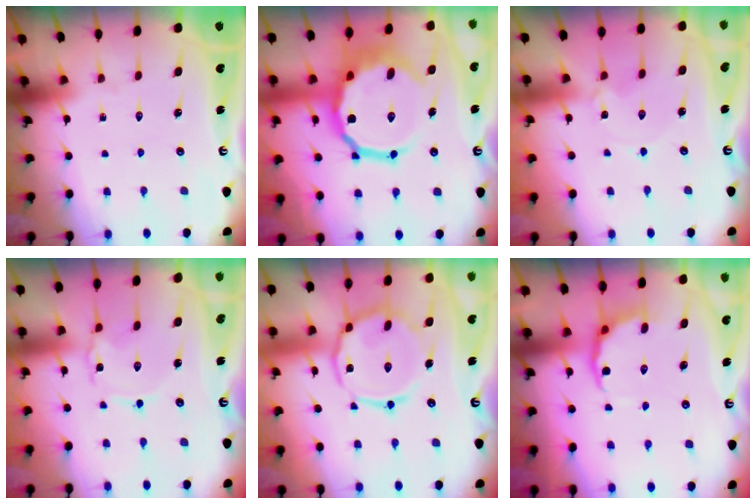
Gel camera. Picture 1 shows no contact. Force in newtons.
{"total": 15.7, "press": 15.3, "slide": 3.9}
{"total": 0.0}
{"total": 1.9, "press": 1.9, "slide": 0.3}
{"total": 14.1, "press": 14.1, "slide": 1.0}
{"total": 5.2, "press": 4.3, "slide": 2.8}